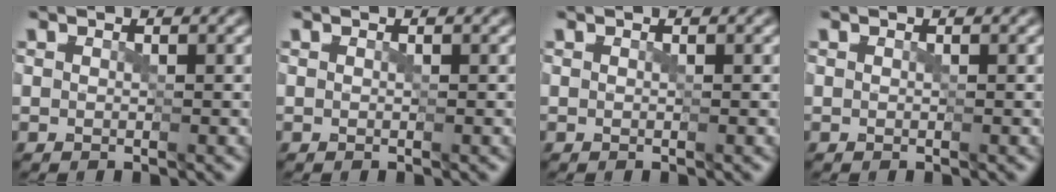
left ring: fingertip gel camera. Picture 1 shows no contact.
{"total": 0.0}
{"total": 0.0}
{"total": 0.0}